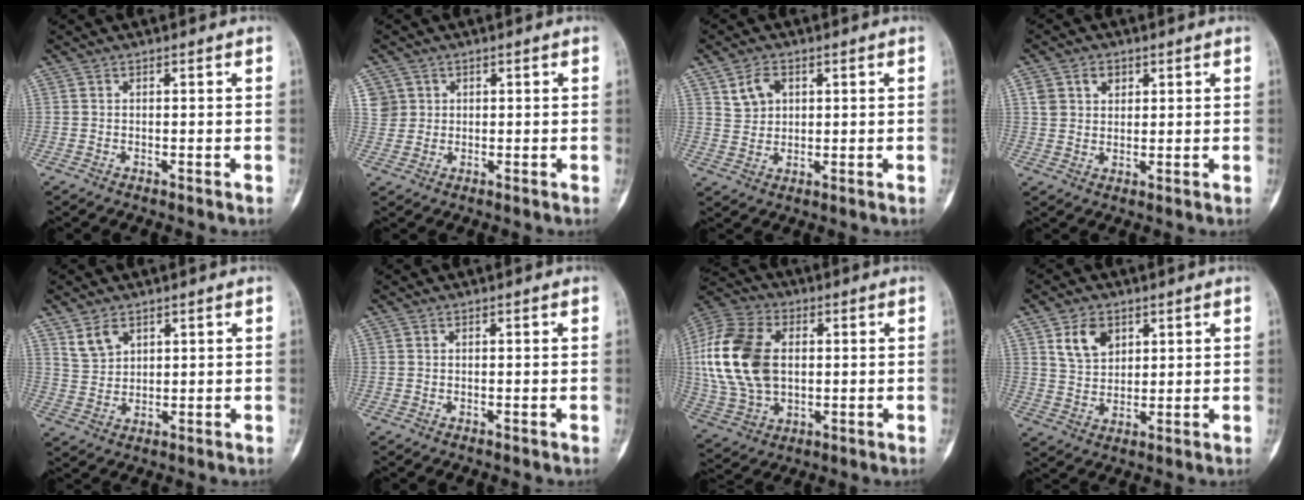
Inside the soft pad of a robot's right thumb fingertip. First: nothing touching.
{"total": 3.6, "force": [1.5, 3.3, 0.1], "torque": [0.024, -0.006, 0.026]}
{"total": 5.1, "force": [2.3, 3.6, 2.6], "torque": [-0.030, -0.008, 0.048]}
{"total": 5.1, "force": [2.4, 3.8, 2.4], "torque": [-0.020, -0.009, 0.046]}
{"total": 4.8, "force": [3.1, 2.9, 2.3], "torque": [-0.030, -0.015, 0.070]}
{"total": 0.0}
{"total": 20.0, "force": [2.4, 13.3, 14.8], "torque": [-0.302, 0.005, 0.048]}
{"total": 7.1, "force": [3.5, 4.8, 3.9], "torque": [-0.048, -0.019, 0.069]}